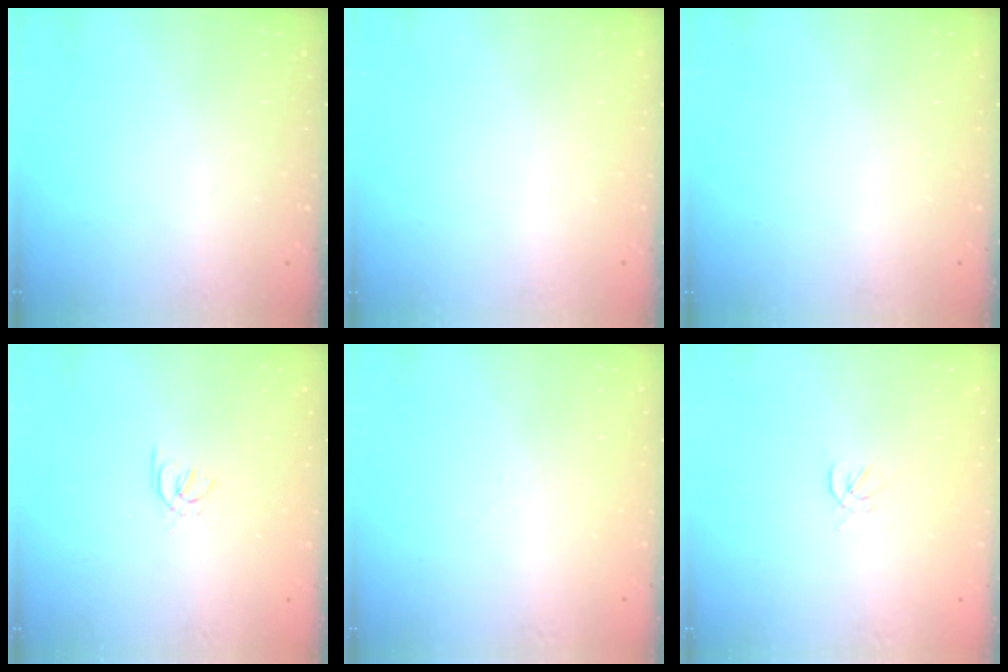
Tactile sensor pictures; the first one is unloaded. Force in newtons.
{"total": 0.0}
{"total": 0.0}
{"total": 1.2, "press": 1.2, "slide": 0.4}
{"total": 2.0, "press": 1.9, "slide": 0.5}
{"total": 1.6, "press": 1.5, "slide": 0.6}